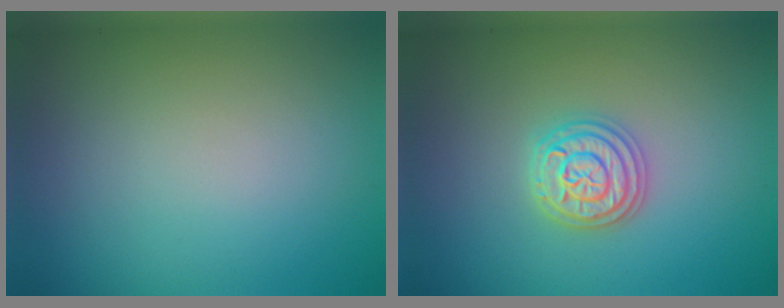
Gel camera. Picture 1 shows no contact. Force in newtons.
{"total": 3.6, "press": 3.6, "slide": 0.4}